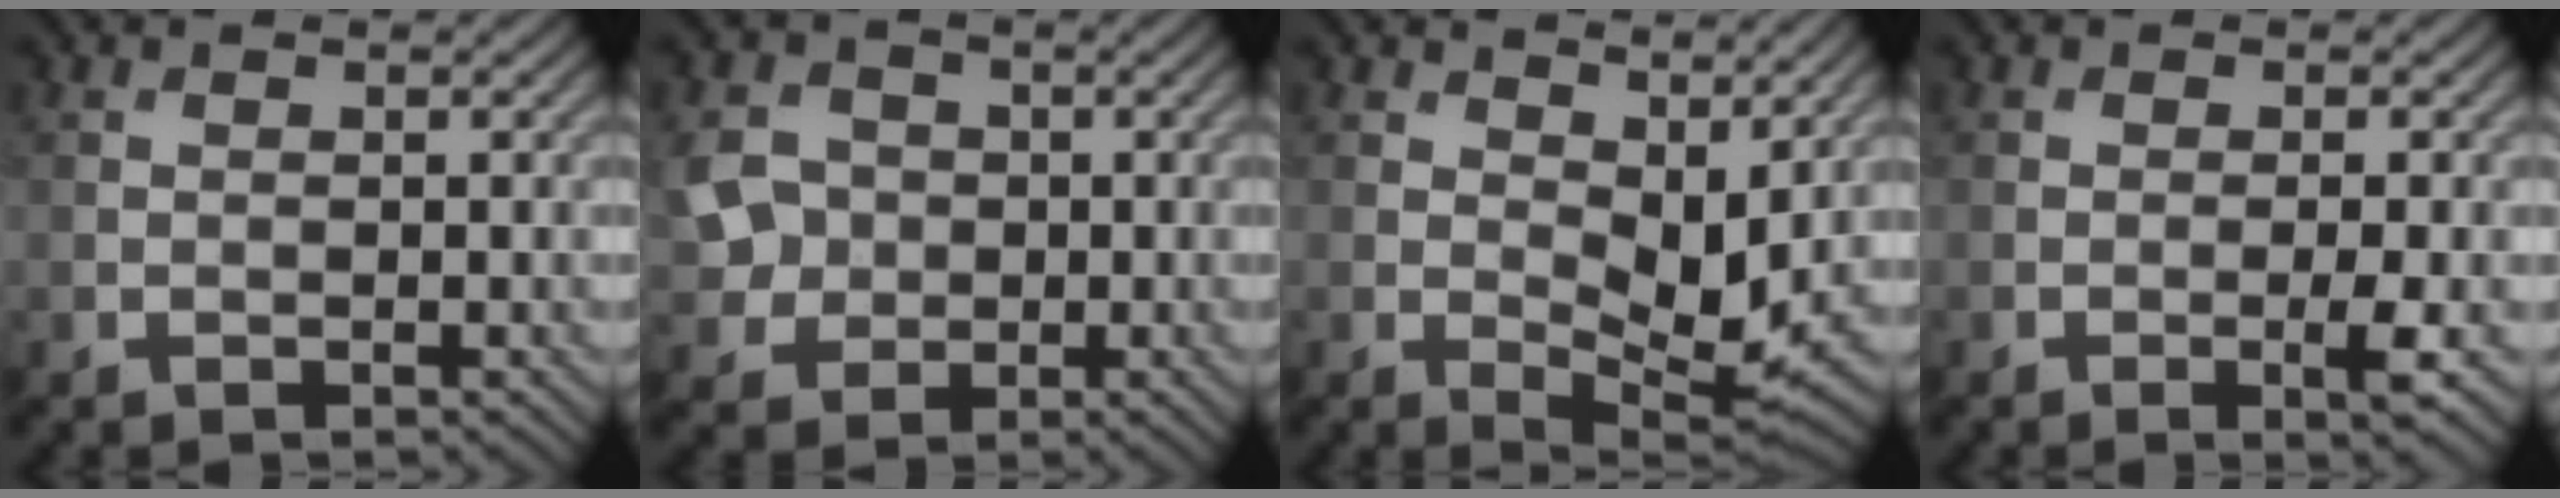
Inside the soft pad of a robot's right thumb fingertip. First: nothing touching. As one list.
[{"total": 5.7, "force": [-0.2, 5.1, 2.3], "torque": [-0.068, -0.007, -0.015]}, {"total": 7.8, "force": [2.7, 4.0, 6.1], "torque": [-0.101, -0.010, 0.047]}, {"total": 2.3, "force": [-0.6, 0.1, 2.3], "torque": [-0.041, -0.001, -0.012]}]